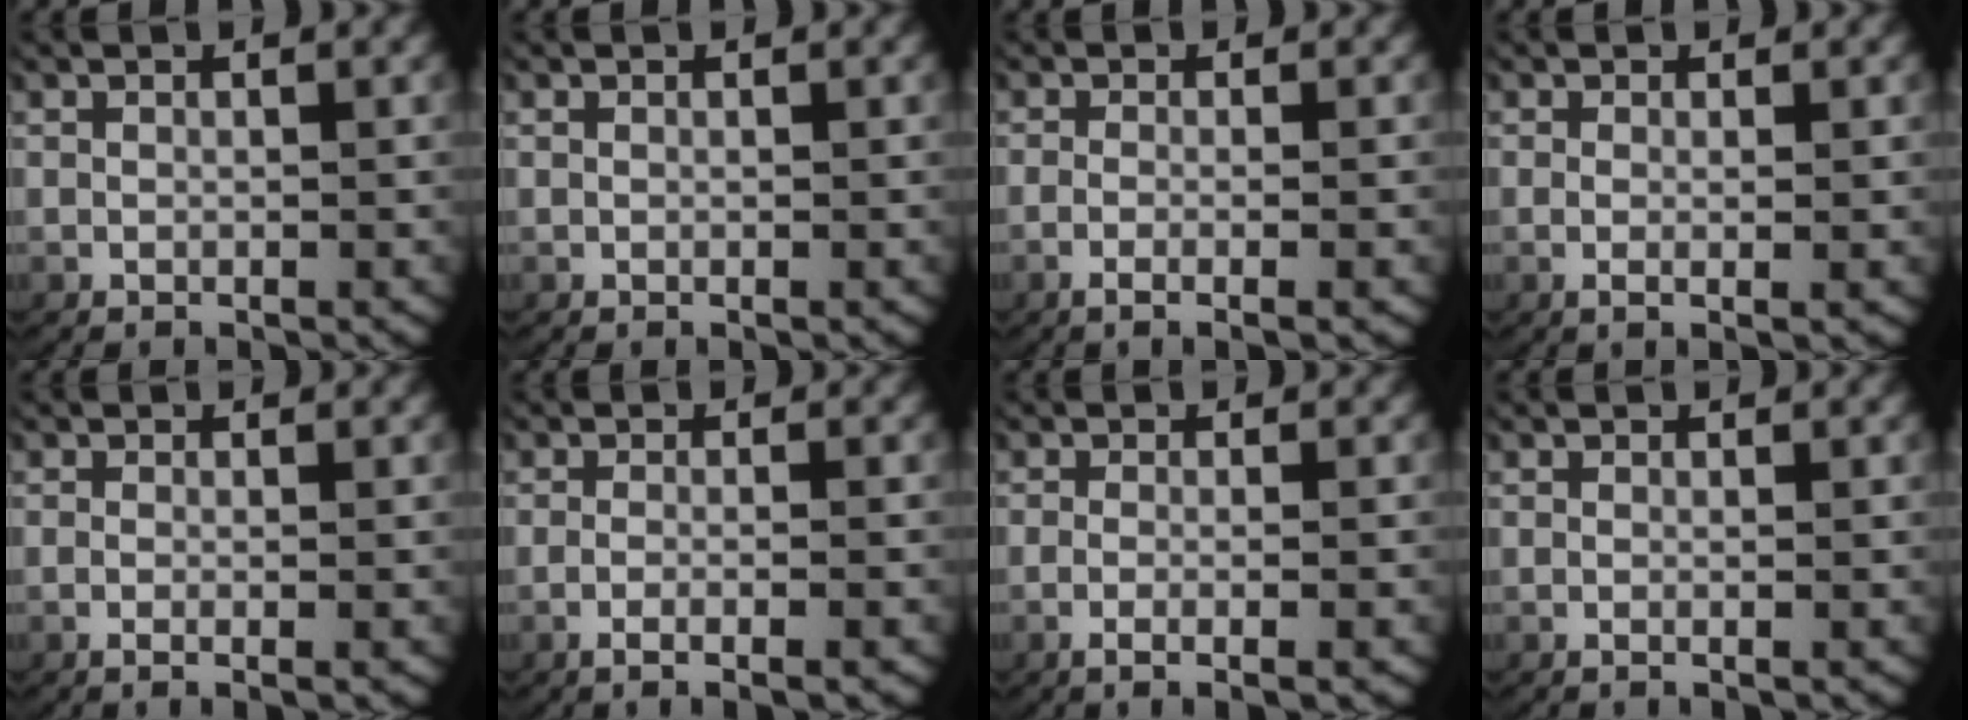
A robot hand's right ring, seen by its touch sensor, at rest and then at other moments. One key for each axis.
{"total": 0.0}
{"total": 2.8, "fx": -1.4, "fy": 0.3, "fz": 2.4, "tx": -0.053, "ty": -0.011, "tz": -0.020}
{"total": 1.5, "fx": -0.1, "fy": 0.0, "fz": 1.5, "tx": -0.038, "ty": -0.012, "tz": 0.003}
{"total": 1.4, "fx": -0.5, "fy": 0.1, "fz": 1.3, "tx": -0.032, "ty": -0.009, "tz": -0.006}
{"total": 2.7, "fx": -1.4, "fy": 0.3, "fz": 2.3, "tx": -0.049, "ty": -0.008, "tz": -0.021}
{"total": 2.9, "fx": -1.4, "fy": 0.4, "fz": 2.5, "tx": -0.052, "ty": -0.010, "tz": -0.018}
{"total": 0.6, "fx": -0.2, "fy": -0.1, "fz": 0.5, "tx": -0.009, "ty": -0.002, "tz": -0.004}